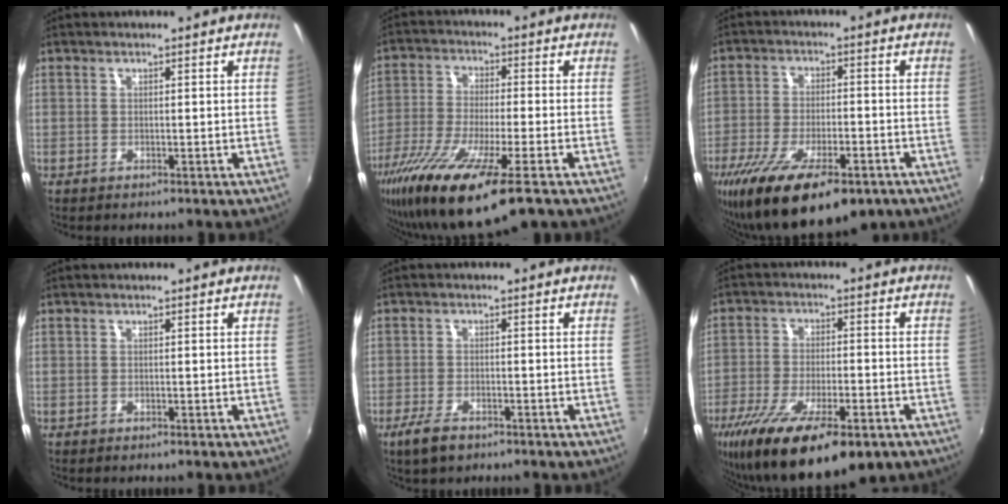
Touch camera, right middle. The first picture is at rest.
{"total": 16.6, "force": [-11.0, 1.8, 12.2], "torque": [-0.250, -0.057, -0.202]}
{"total": 17.7, "force": [-11.5, 6.2, 12.0], "torque": [-0.235, -0.049, -0.185]}
{"total": 0.0}
{"total": 4.6, "force": [-3.2, 1.7, 2.8], "torque": [-0.074, -0.011, -0.061]}
{"total": 19.0, "force": [-12.0, 6.0, 13.4], "torque": [-0.260, -0.059, -0.195]}